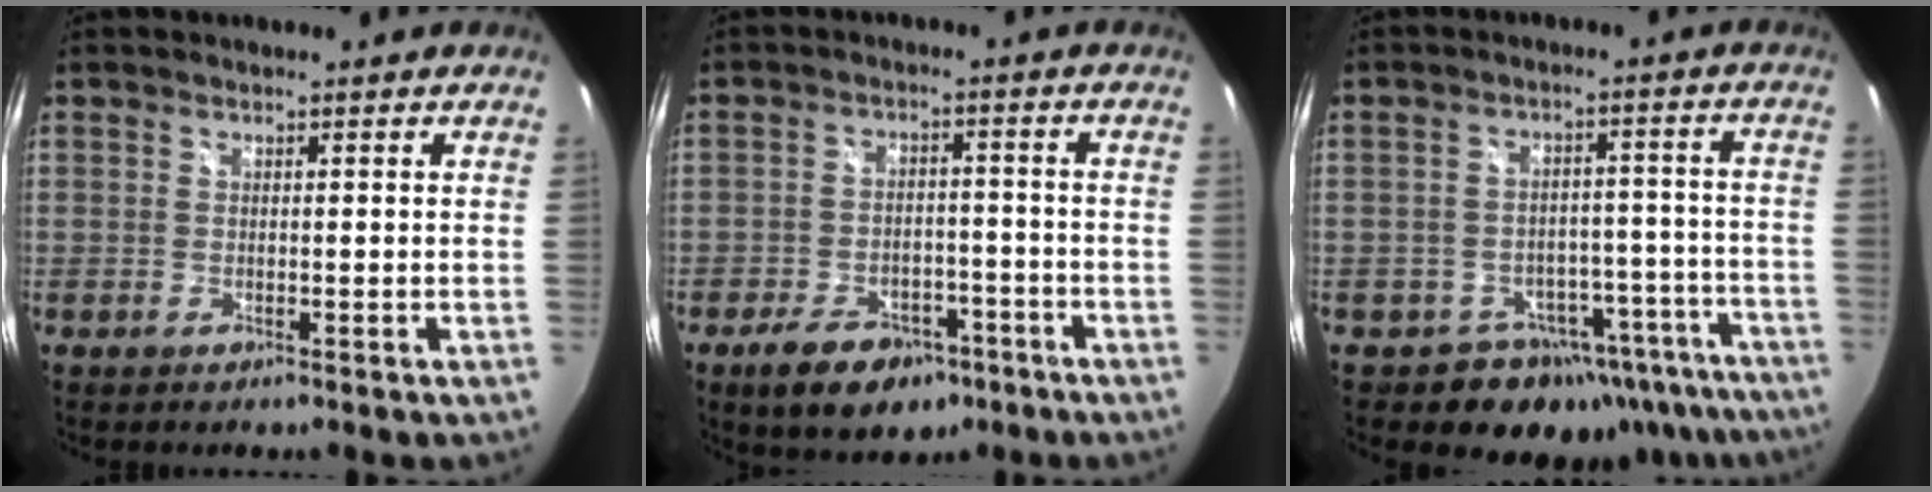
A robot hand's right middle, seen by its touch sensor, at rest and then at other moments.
{"total": 11.3, "force": [-7.2, 6.5, 5.9], "torque": [-0.132, 0.002, -0.102]}
{"total": 15.5, "force": [-11.3, 9.5, 4.5], "torque": [-0.071, 0.037, -0.120]}